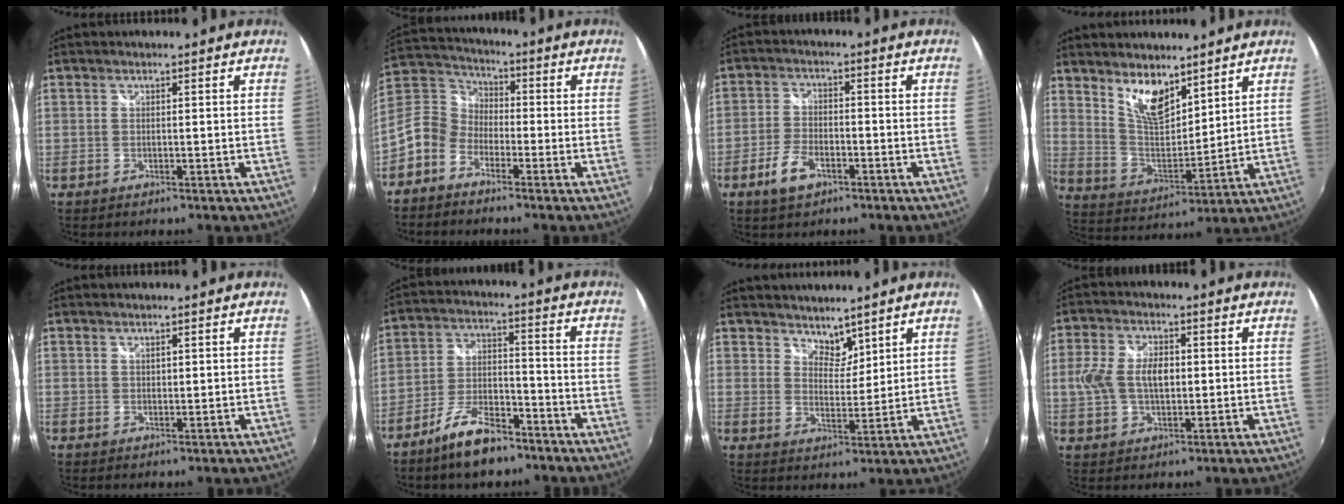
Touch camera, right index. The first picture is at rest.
{"total": 9.3, "force": [-4.6, 7.0, 4.0], "torque": [-0.098, 0.025, -0.112]}
{"total": 6.3, "force": [-3.5, 3.3, 4.0], "torque": [-0.093, 0.000, -0.062]}
{"total": 9.9, "force": [7.1, 4.0, 5.6], "torque": [-0.098, -0.005, 0.141]}
{"total": 0.8, "force": [0.5, 0.5, 0.3], "torque": [-0.003, 0.001, 0.009]}
{"total": 10.8, "force": [-7.9, 4.0, 6.1], "torque": [-0.125, 0.008, -0.134]}
{"total": 4.4, "force": [3.8, 2.1, 1.0], "torque": [-0.006, 0.001, 0.067]}
{"total": 8.4, "force": [0.2, 5.0, 6.8], "torque": [-0.138, 0.010, 0.004]}